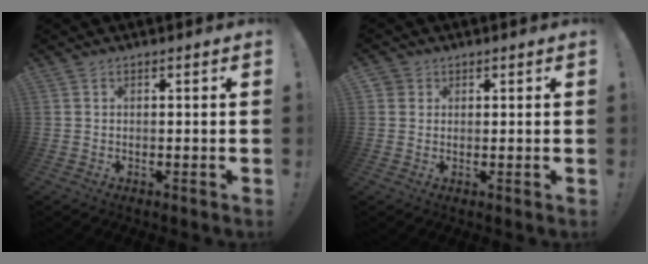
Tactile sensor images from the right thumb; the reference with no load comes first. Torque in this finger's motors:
{"motor_torque": [0.02, 0.06, -0.11, 0.10, -0.03]}